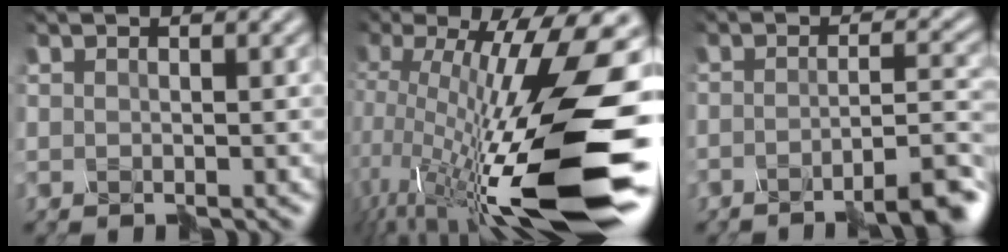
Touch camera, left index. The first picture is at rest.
{"total": 16.3, "force": [-3.8, 3.7, 15.4], "torque": [-0.277, -0.004, -0.067]}
{"total": 5.7, "force": [-4.7, 0.2, 3.2], "torque": [-0.039, 0.006, -0.074]}